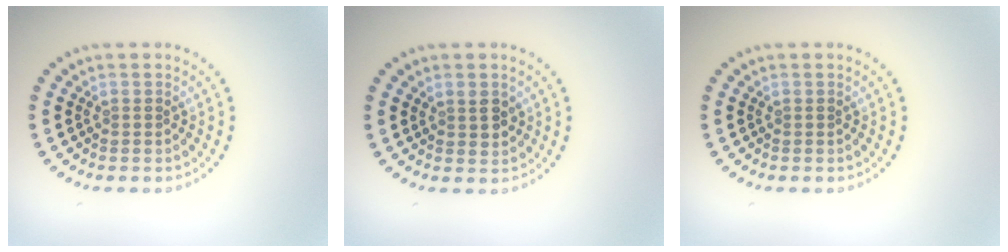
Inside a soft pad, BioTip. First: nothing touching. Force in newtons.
{"total": 1.7, "press": 1.6, "slide": 0.7}
{"total": 0.0}